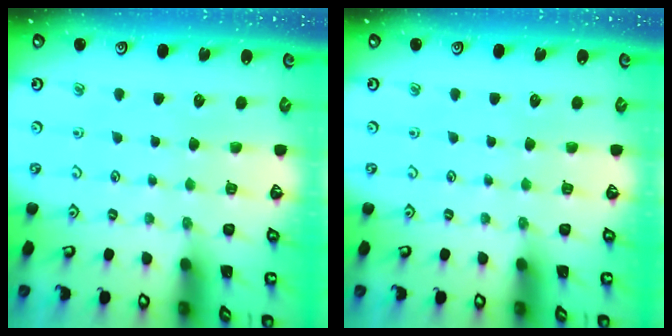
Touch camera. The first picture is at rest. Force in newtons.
{"total": 0.0}